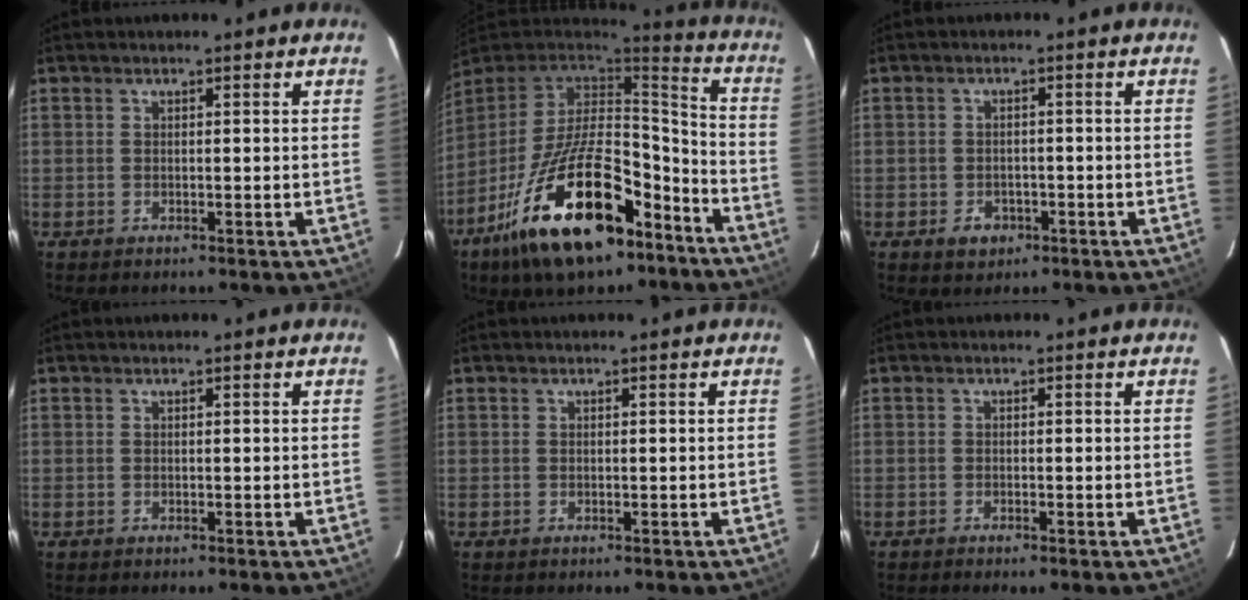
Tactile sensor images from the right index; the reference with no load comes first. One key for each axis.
{"total": 26.7, "fx": -15.0, "fy": 11.8, "fz": 18.7, "tx": -0.353, "ty": -0.010, "tz": -0.236}
{"total": 3.7, "fx": -1.8, "fy": 3.0, "fz": 1.3, "tx": -0.030, "ty": 0.004, "tz": -0.020}
{"total": 0.0}
{"total": 0.0}
{"total": 0.8, "fx": -0.6, "fy": -0.1, "fz": 0.5, "tx": -0.011, "ty": 0.000, "tz": -0.012}